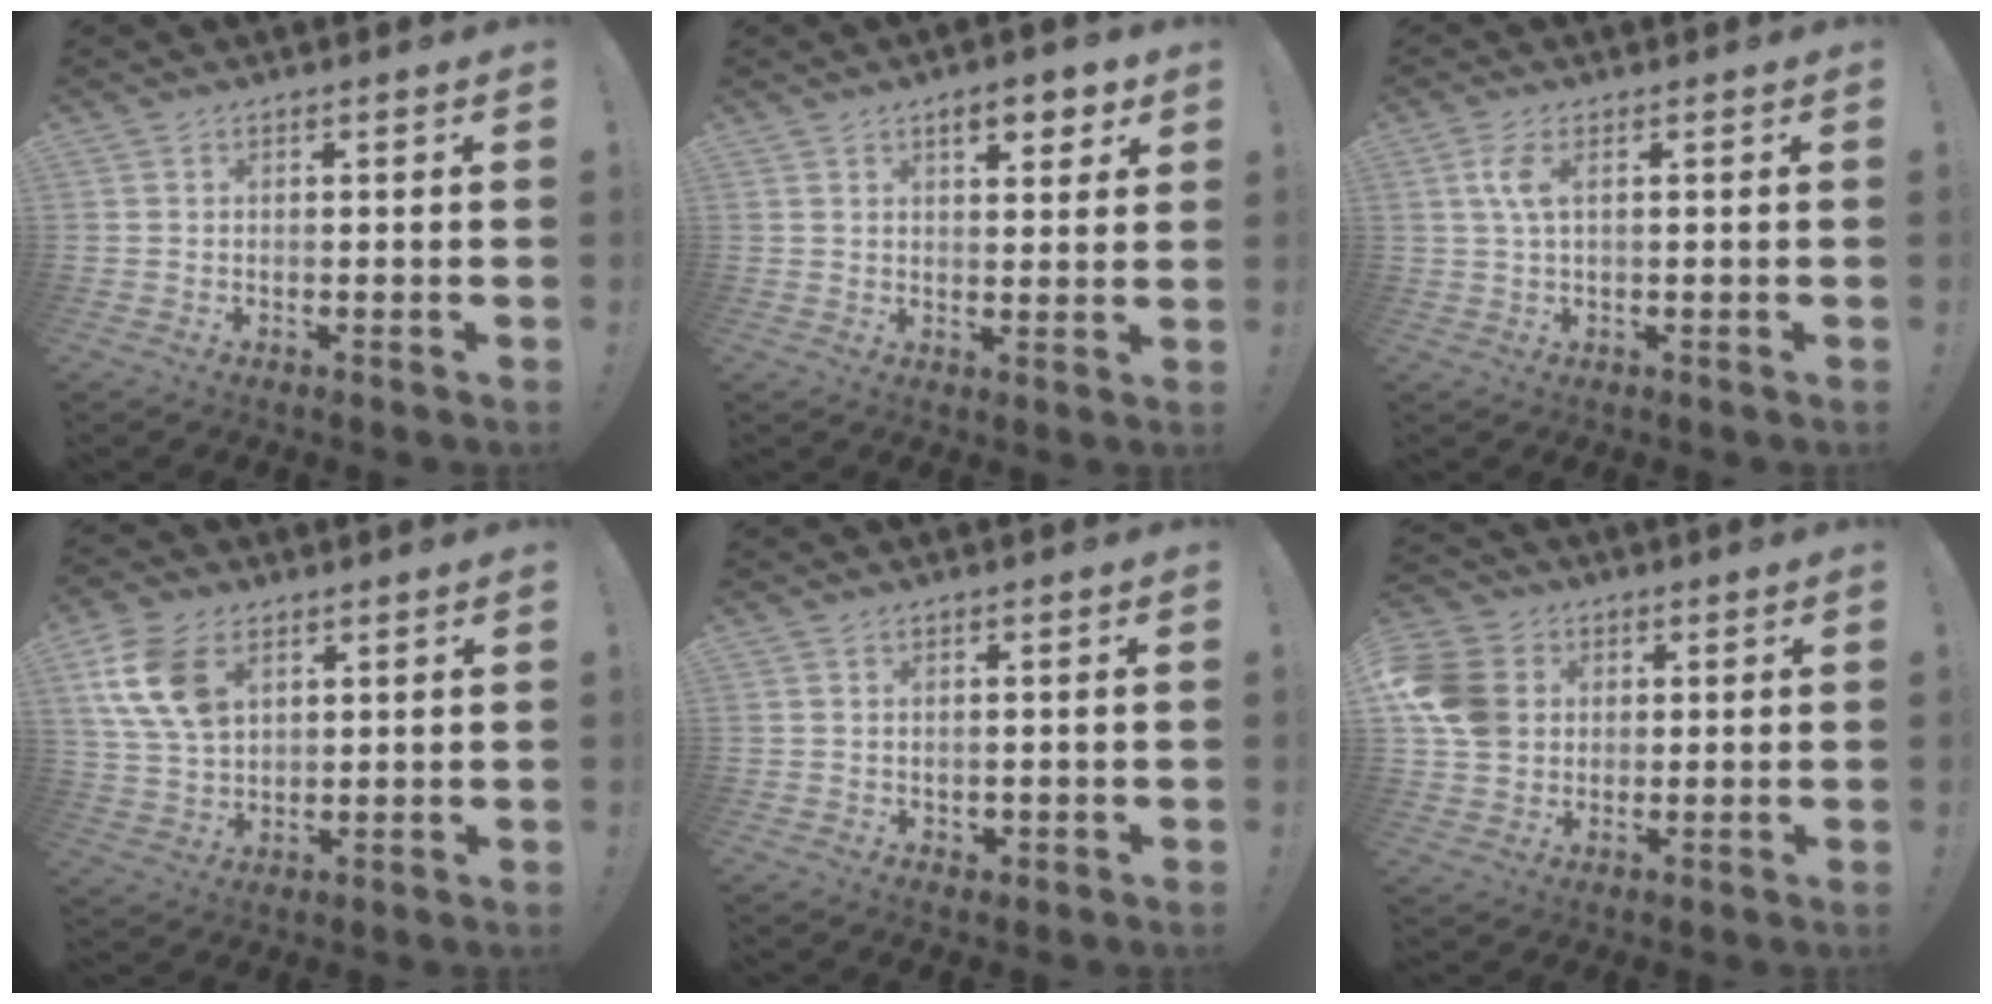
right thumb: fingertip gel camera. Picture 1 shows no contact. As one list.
[{"total": 6.4, "force": [3.9, 2.5, 4.4], "torque": [-0.059, -0.012, 0.065]}, {"total": 4.6, "force": [1.2, 1.6, 4.1], "torque": [-0.087, -0.001, 0.019]}, {"total": 14.3, "force": [5.8, 9.5, 8.9], "torque": [-0.179, -0.010, 0.115]}, {"total": 1.4, "force": [0.4, 1.3, 0.3], "torque": [0.001, -0.002, 0.007]}, {"total": 11.8, "force": [1.8, 10.2, 5.7], "torque": [-0.110, -0.001, 0.039]}]